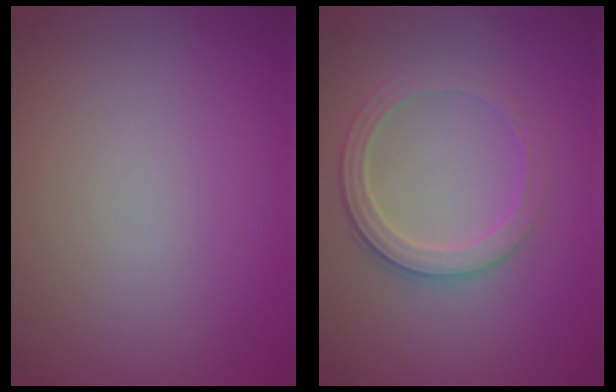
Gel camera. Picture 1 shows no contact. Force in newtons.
{"total": 2.8, "press": 2.6, "slide": 0.9}